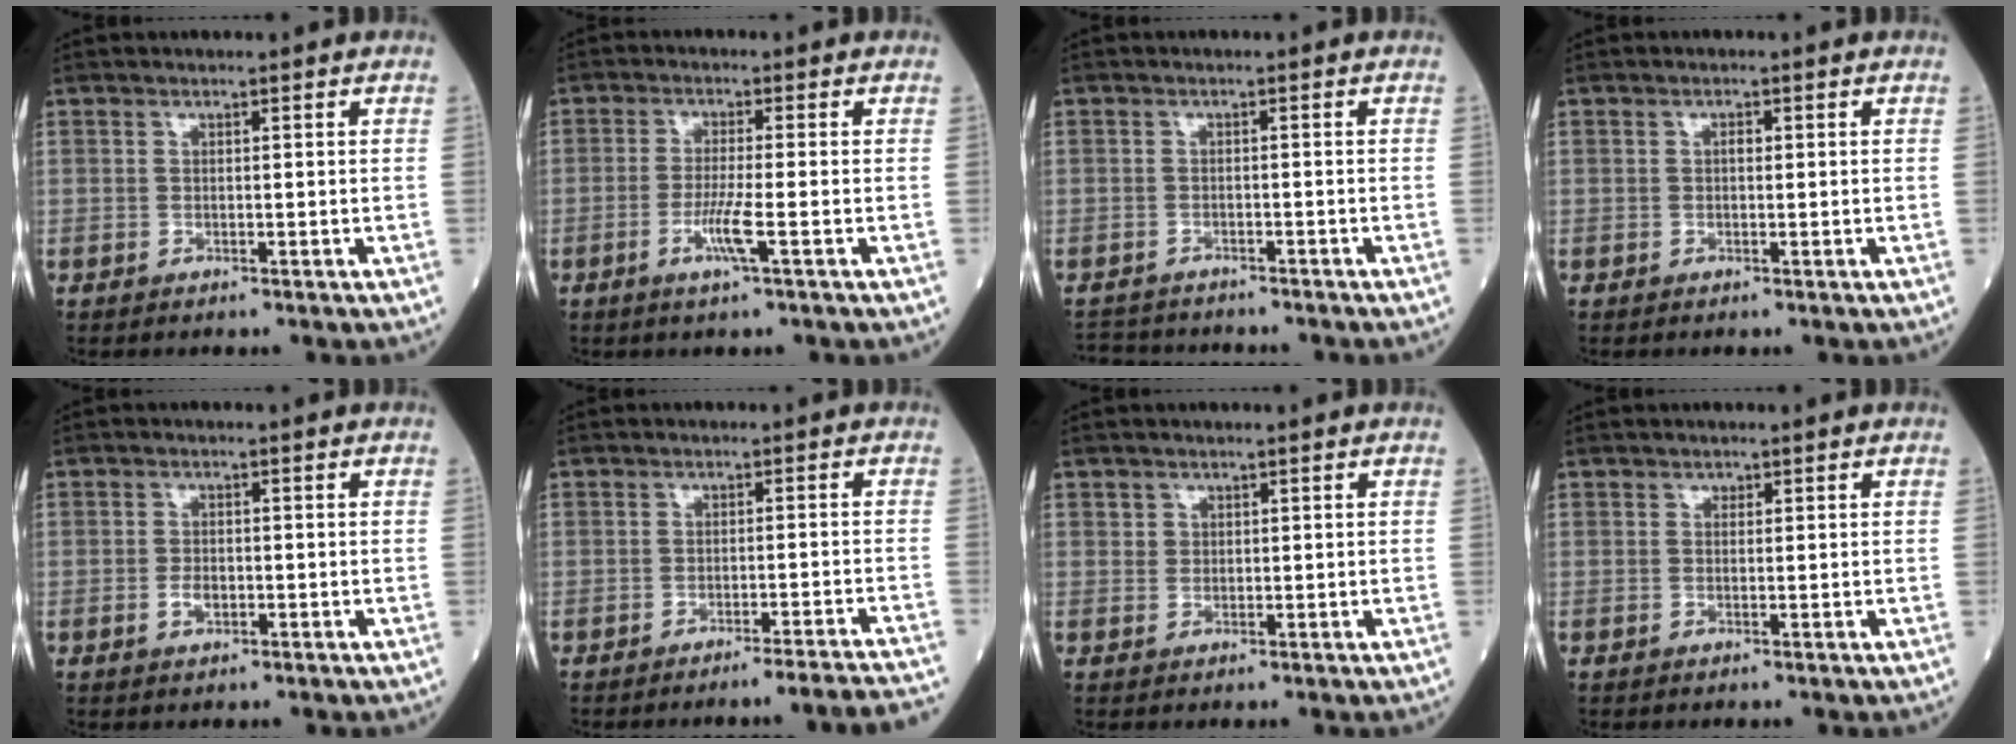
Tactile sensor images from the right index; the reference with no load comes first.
{"total": 4.3, "force": [-1.6, -0.4, 4.0], "torque": [-0.080, -0.009, -0.035]}
{"total": 6.2, "force": [-6.0, 1.2, 1.3], "torque": [-0.019, -0.006, -0.090]}
{"total": 0.8, "force": [0.1, 0.4, 0.6], "torque": [-0.012, 0.002, -0.001]}
{"total": 2.0, "force": [-0.7, 1.1, 1.5], "torque": [-0.029, 0.002, -0.009]}
{"total": 9.8, "force": [-9.1, -2.2, 2.8], "torque": [-0.004, -0.019, -0.113]}
{"total": 1.2, "force": [0.5, 1.1, 0.1], "torque": [0.012, 0.000, 0.004]}
{"total": 0.5, "force": [0.3, 0.4, 0.1], "torque": [0.001, 0.000, 0.002]}